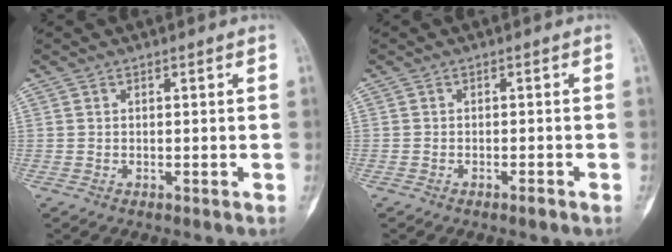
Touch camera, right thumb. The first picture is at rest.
{"total": 1.1, "force": [-0.8, 0.2, 0.7], "torque": [-0.014, 0.005, -0.015]}